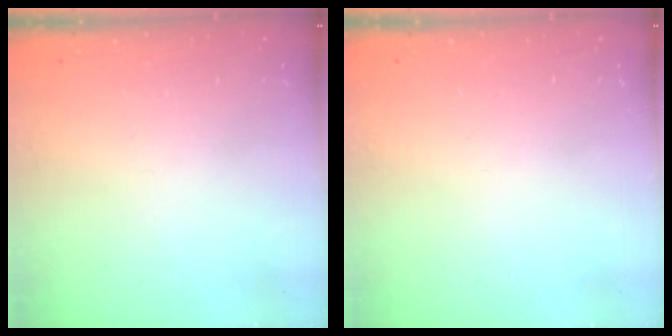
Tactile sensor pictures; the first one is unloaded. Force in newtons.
{"total": 0.0}